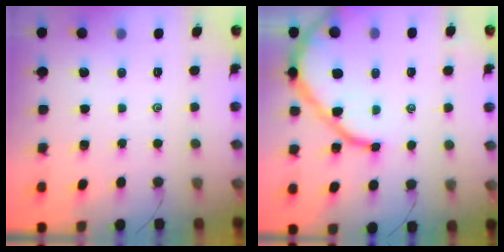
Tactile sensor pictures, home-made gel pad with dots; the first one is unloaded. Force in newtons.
{"total": 13.1, "press": 13.0, "slide": 1.3}